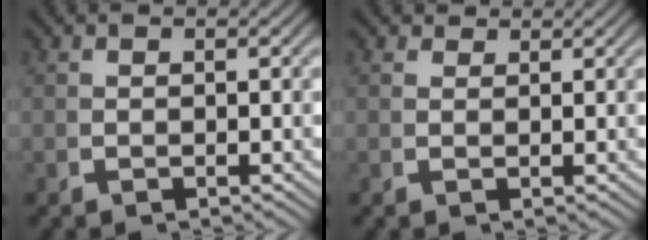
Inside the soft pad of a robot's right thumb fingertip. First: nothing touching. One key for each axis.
{"total": 1.5, "fx": 1.5, "fy": 0.4, "fz": 0.1, "tx": 0.007, "ty": 0.004, "tz": 0.025}